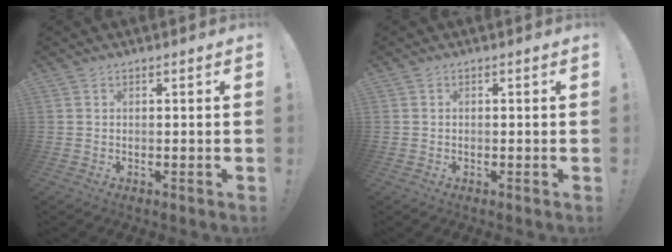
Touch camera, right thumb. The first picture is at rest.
{"total": 0.0}